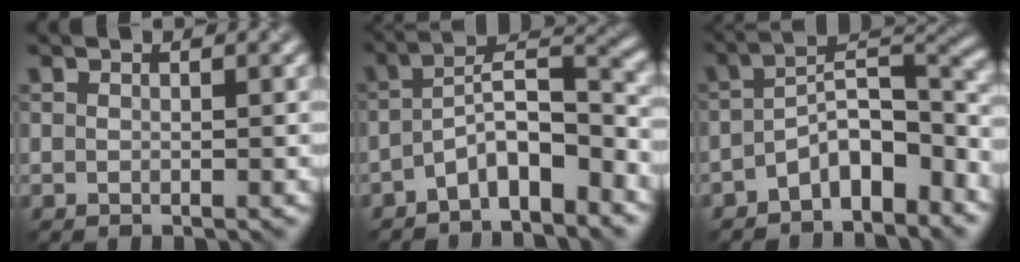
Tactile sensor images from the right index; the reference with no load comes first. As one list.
[{"total": 6.4, "force": [-3.8, 1.9, 4.8], "torque": [-0.077, 0.017, -0.073]}, {"total": 6.7, "force": [-4.0, 2.7, 4.6], "torque": [-0.064, 0.016, -0.078]}]